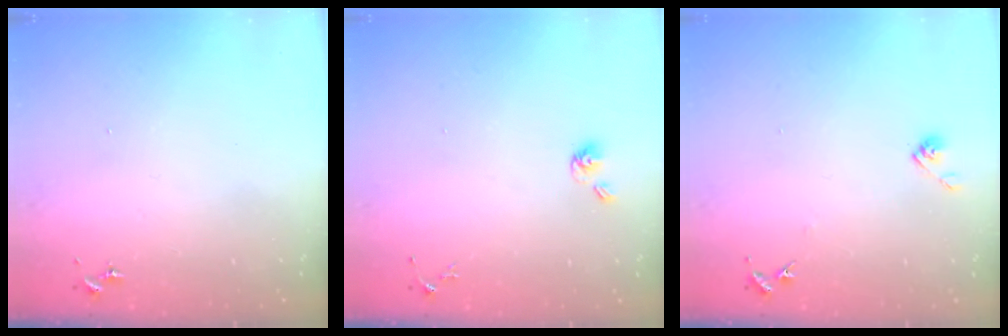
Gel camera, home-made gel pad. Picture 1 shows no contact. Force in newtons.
{"total": 5.6, "press": 5.1, "slide": 2.3}
{"total": 6.2, "press": 6.2, "slide": 0.5}